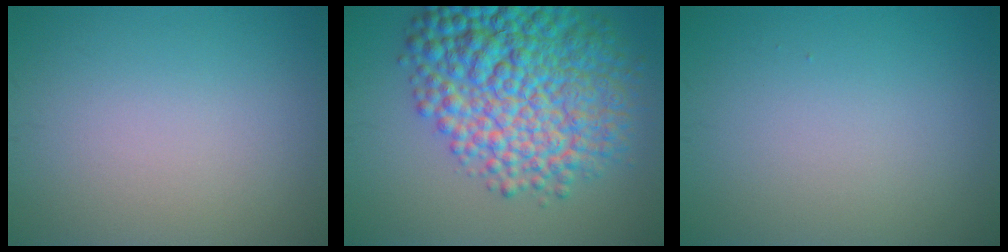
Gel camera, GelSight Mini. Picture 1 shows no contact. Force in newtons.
{"total": 12.1, "press": 12.1, "slide": 0.2}
{"total": 0.0}